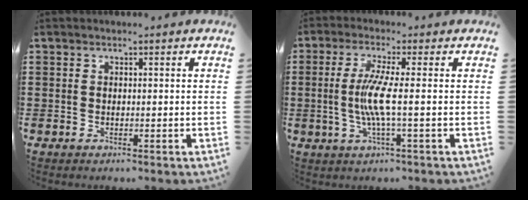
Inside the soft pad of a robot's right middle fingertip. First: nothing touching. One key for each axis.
{"total": 6.1, "fx": -0.3, "fy": -0.4, "fz": 6.1, "tx": -0.136, "ty": -0.020, "tz": -0.014}